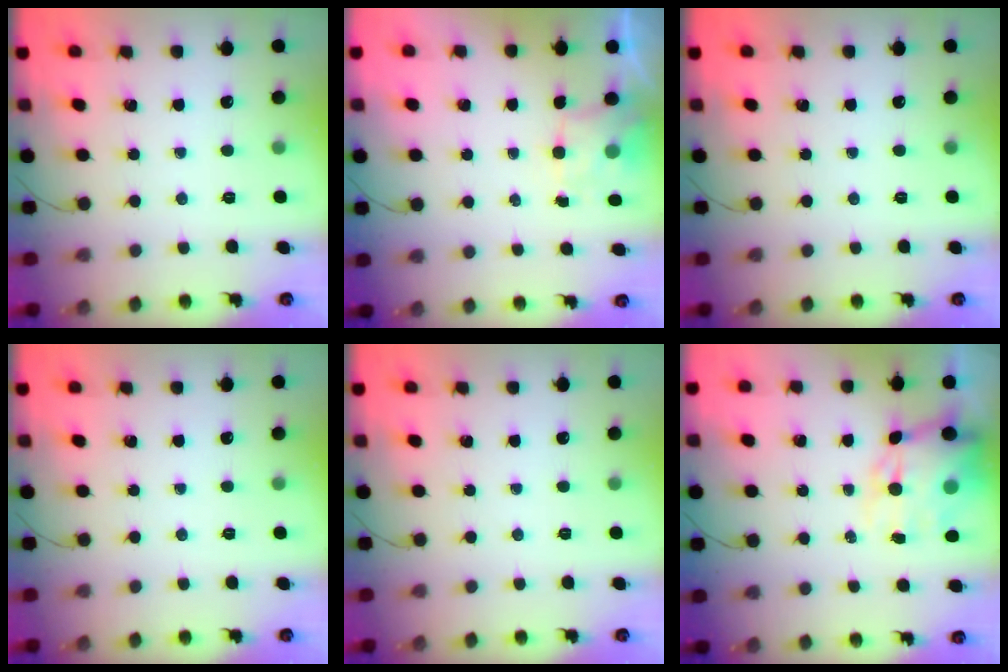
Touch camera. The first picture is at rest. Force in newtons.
{"total": 1.8, "press": 1.5, "slide": 1.0}
{"total": 0.0}
{"total": 0.0}
{"total": 0.0}
{"total": 12.0, "press": 11.6, "slide": 3.0}